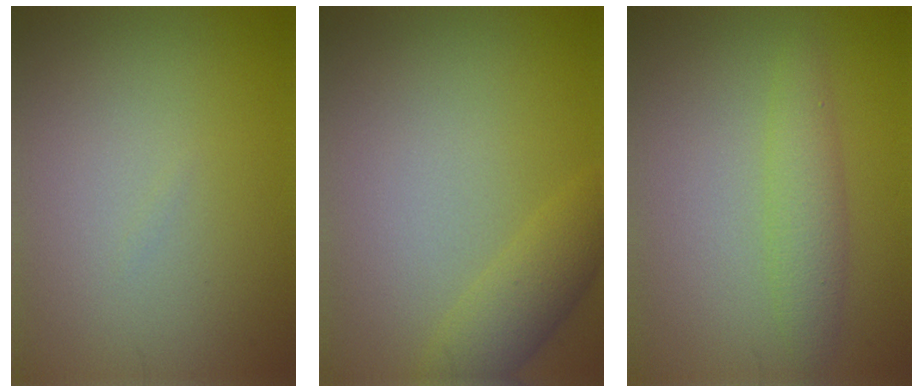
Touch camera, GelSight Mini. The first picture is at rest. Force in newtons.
{"total": 3.0, "press": 3.0, "slide": 0.2}
{"total": 2.5, "press": 2.5, "slide": 0.2}